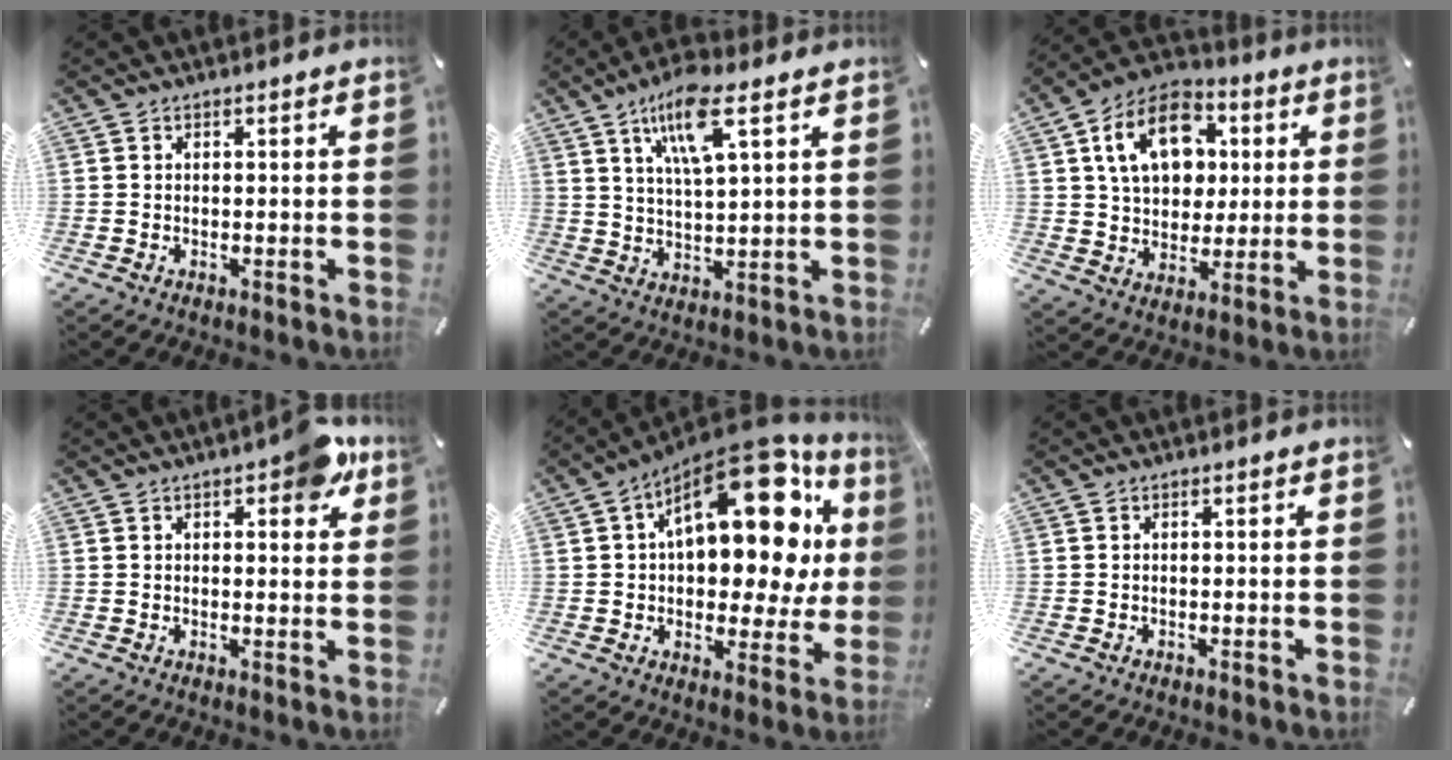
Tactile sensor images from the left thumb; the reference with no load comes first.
{"total": 11.3, "force": [6.4, 3.1, 8.7], "torque": [-0.165, -0.007, 0.111]}
{"total": 15.5, "force": [4.4, 11.8, 9.1], "torque": [-0.154, 0.007, 0.083]}
{"total": 6.5, "force": [2.8, 3.1, 4.9], "torque": [-0.055, -0.006, 0.039]}
{"total": 24.5, "force": [9.9, 11.9, 18.9], "torque": [-0.279, -0.072, 0.157]}
{"total": 0.0}